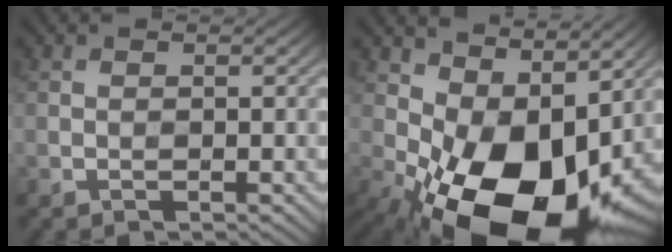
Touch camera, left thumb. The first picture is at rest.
{"total": 18.0, "force": [-2.0, 10.4, 14.5], "torque": [-0.256, -0.024, -0.027]}